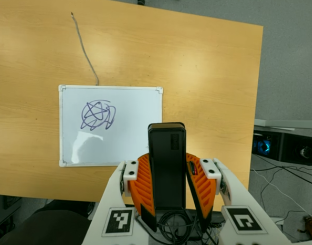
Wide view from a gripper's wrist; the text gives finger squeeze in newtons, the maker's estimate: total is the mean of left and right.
{"total": 8.3, "left": 7.0, "right": 9.6}